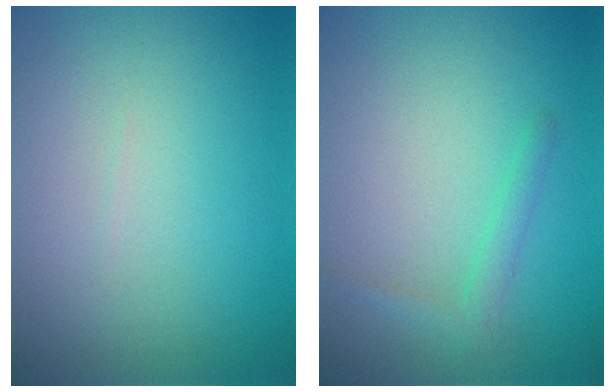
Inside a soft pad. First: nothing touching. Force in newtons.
{"total": 1.4, "press": 1.4, "slide": 0.1}